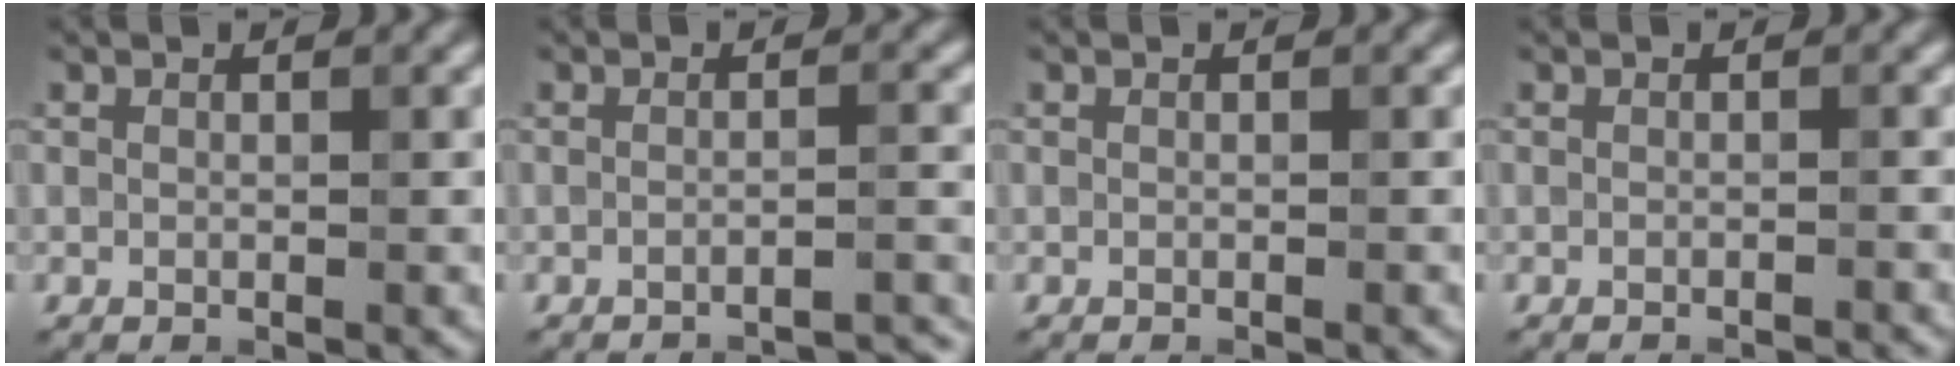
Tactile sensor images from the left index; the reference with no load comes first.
{"total": 4.0, "force": [-3.6, 0.5, 1.5], "torque": [-0.010, 0.017, -0.050]}
{"total": 0.5, "force": [-0.3, 0.1, 0.4], "torque": [-0.002, -0.003, -0.006]}
{"total": 1.5, "force": [-1.3, 0.3, 0.8], "torque": [0.000, -0.004, -0.023]}